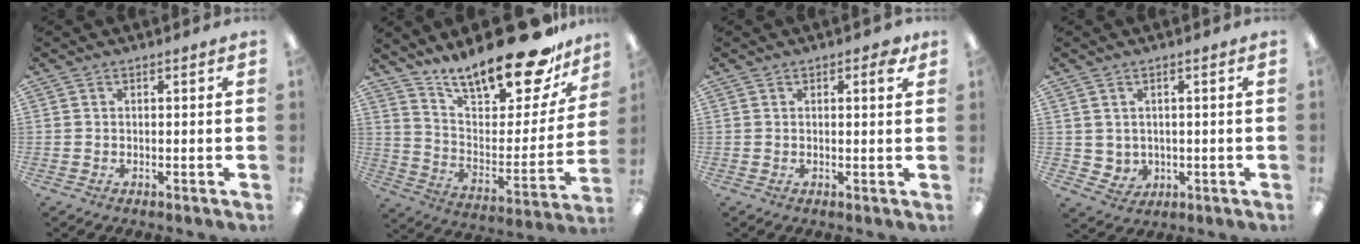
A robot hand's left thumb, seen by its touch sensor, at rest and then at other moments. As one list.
[{"total": 22.2, "force": [17.9, 6.7, 11.2], "torque": [-0.179, -0.125, 0.307]}, {"total": 1.9, "force": [1.1, 0.7, 1.4], "torque": [-0.013, -0.003, 0.014]}, {"total": 3.3, "force": [1.7, 2.8, 0.1], "torque": [-0.013, -0.006, 0.032]}]